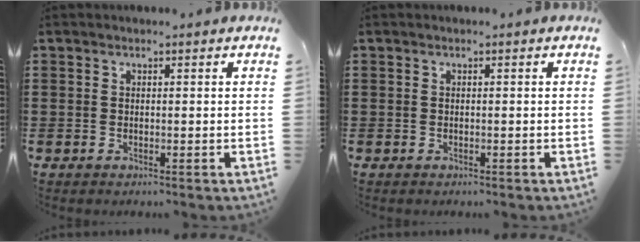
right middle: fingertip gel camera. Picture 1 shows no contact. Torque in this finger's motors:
{"motor_torque": [0.32, -0.21, 0.05, 0.03]}